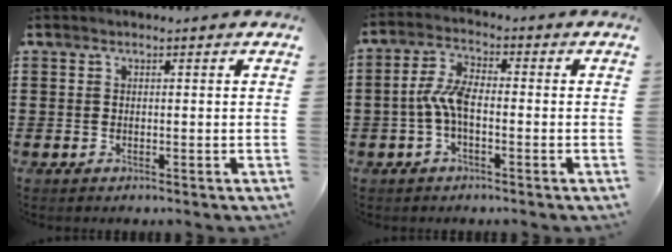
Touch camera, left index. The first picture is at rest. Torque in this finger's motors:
{"motor_torque": [0.48, 0.39, 0.29, 0.07]}